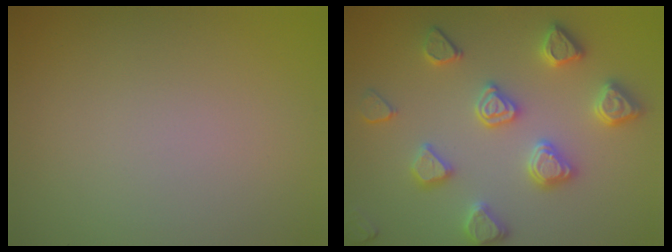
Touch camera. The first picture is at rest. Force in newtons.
{"total": 4.4, "press": 4.3, "slide": 0.7}